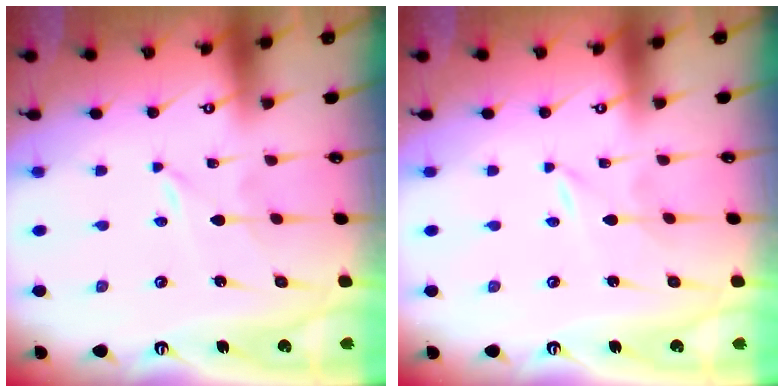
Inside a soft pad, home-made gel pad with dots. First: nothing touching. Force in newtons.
{"total": 0.0}